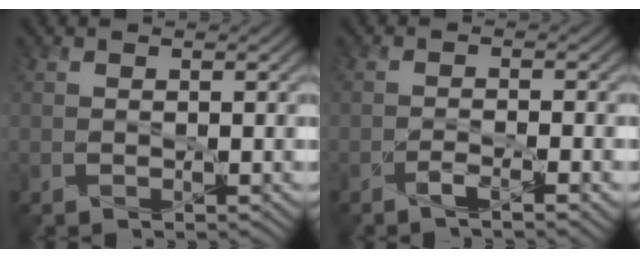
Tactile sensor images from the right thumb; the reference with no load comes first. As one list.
[{"total": 2.8, "force": [-1.8, 0.3, 2.1], "torque": [-0.040, 0.002, -0.039]}]